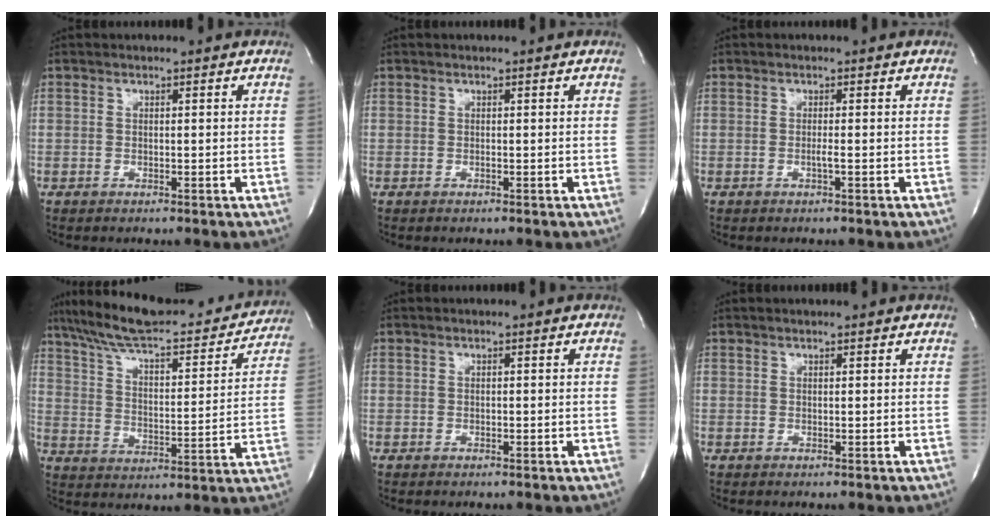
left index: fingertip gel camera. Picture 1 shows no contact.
{"total": 0.0}
{"total": 0.8, "force": [-0.3, -0.2, 0.7], "torque": [-0.010, 0.000, -0.008]}
{"total": 25.0, "force": [21.7, 5.0, 11.4], "torque": [-0.182, 0.009, 0.303]}
{"total": 0.0}
{"total": 1.8, "force": [1.7, 0.1, 0.8], "torque": [-0.010, 0.017, 0.024]}